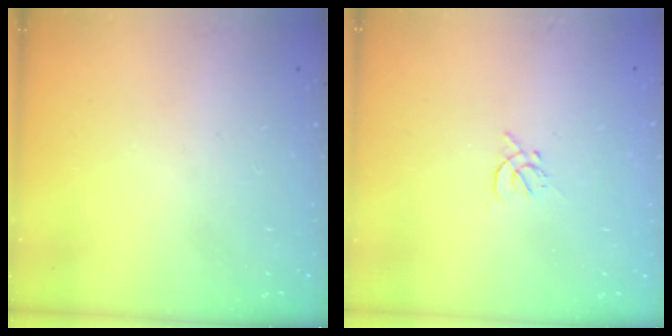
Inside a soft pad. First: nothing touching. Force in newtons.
{"total": 1.9, "press": 1.8, "slide": 0.5}